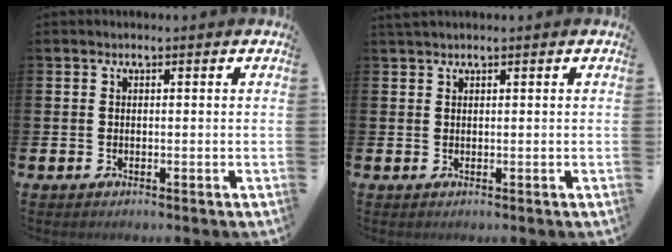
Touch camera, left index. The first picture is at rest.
{"total": 1.0, "force": [0.9, 0.0, 0.4], "torque": [-0.003, 0.000, 0.015]}